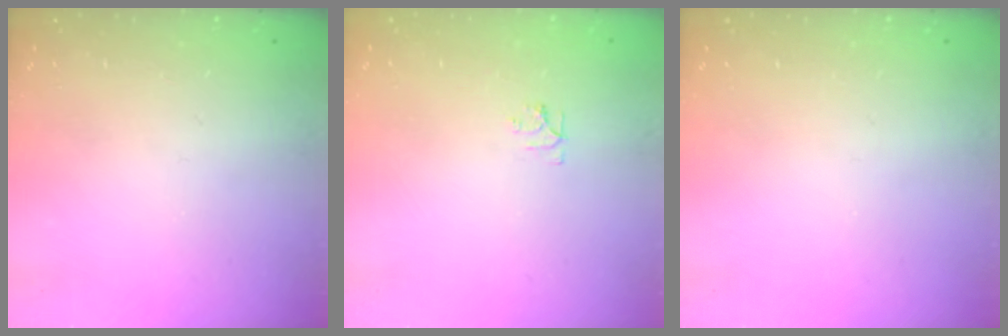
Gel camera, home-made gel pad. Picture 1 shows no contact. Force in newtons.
{"total": 4.6, "press": 4.6, "slide": 0.7}
{"total": 0.0}